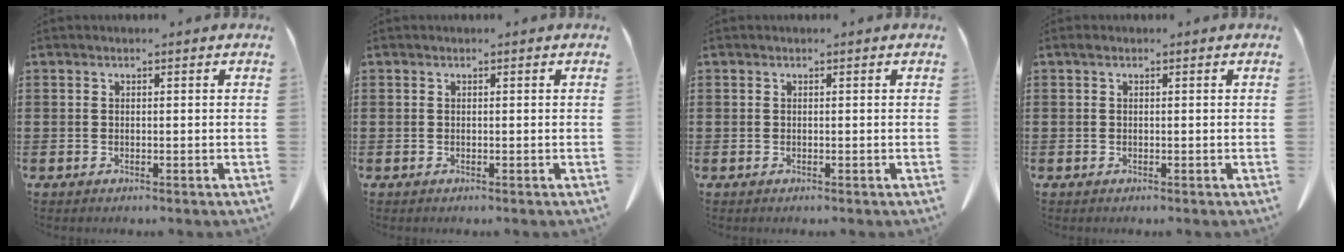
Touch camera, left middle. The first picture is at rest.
{"total": 0.0}
{"total": 0.0}
{"total": 0.5, "force": [0.1, 0.4, 0.3], "torque": [-0.008, 0.002, 0.002]}